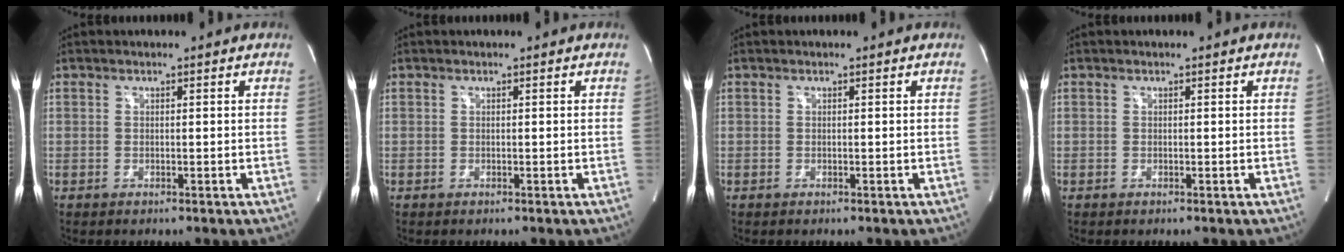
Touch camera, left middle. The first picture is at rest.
{"total": 0.0}
{"total": 0.0}
{"total": 0.0}